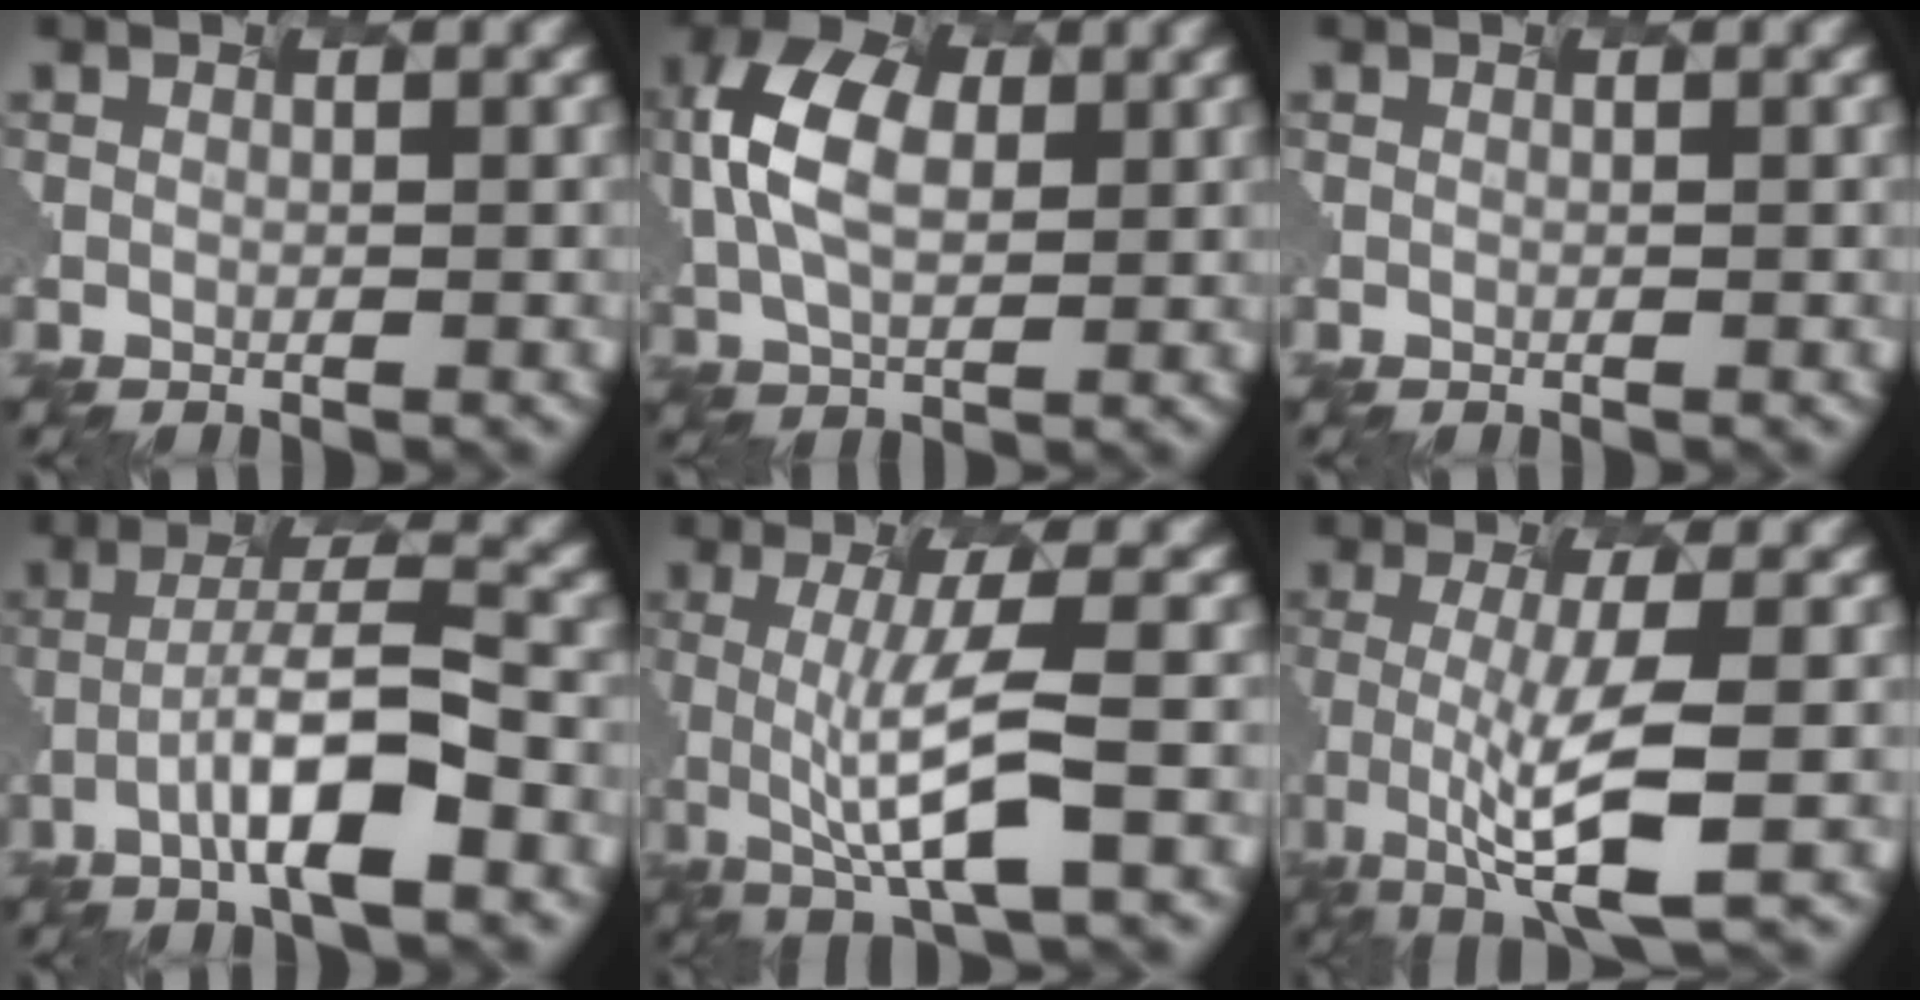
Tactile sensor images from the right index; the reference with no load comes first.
{"total": 5.4, "force": [0.2, 3.6, 4.0], "torque": [-0.126, 0.002, 0.029]}
{"total": 0.0}
{"total": 5.9, "force": [-3.7, 0.1, 4.6], "torque": [-0.101, 0.009, -0.041]}
{"total": 5.4, "force": [-2.0, 0.3, 5.1], "torque": [-0.112, -0.002, -0.004]}
{"total": 5.7, "force": [-2.5, 0.5, 5.1], "torque": [-0.110, -0.014, -0.018]}